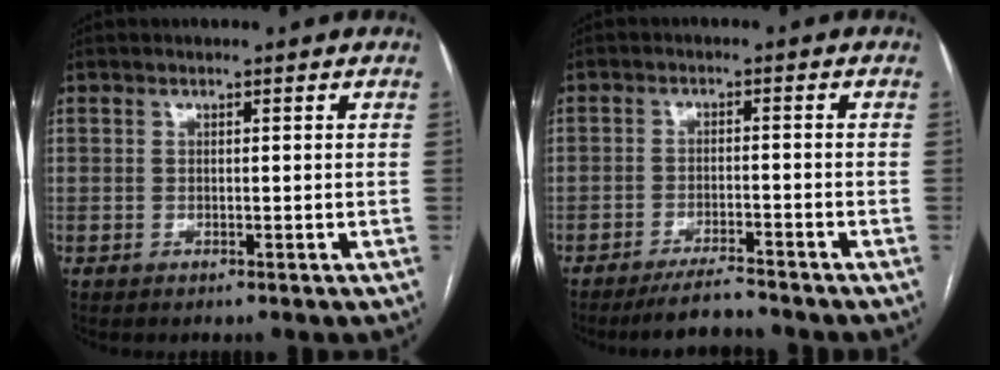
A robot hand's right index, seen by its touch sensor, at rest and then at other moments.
{"total": 4.8, "force": [-4.6, 0.1, 1.5], "torque": [-0.025, -0.014, -0.080]}